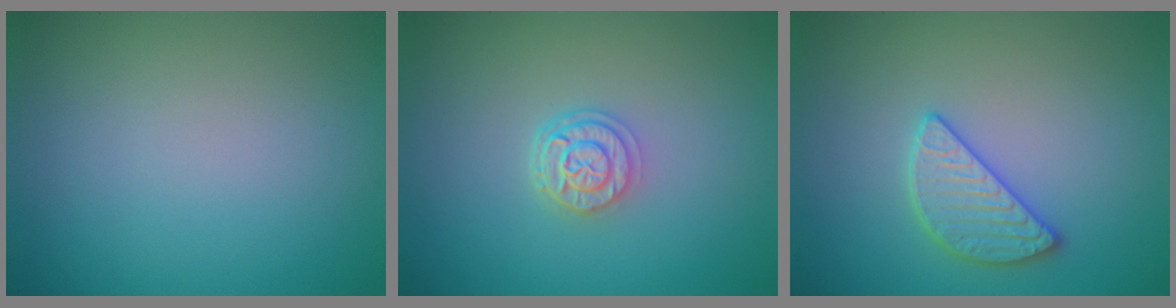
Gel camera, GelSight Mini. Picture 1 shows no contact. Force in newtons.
{"total": 2.6, "press": 2.1, "slide": 1.5}
{"total": 2.8, "press": 2.8, "slide": 0.1}